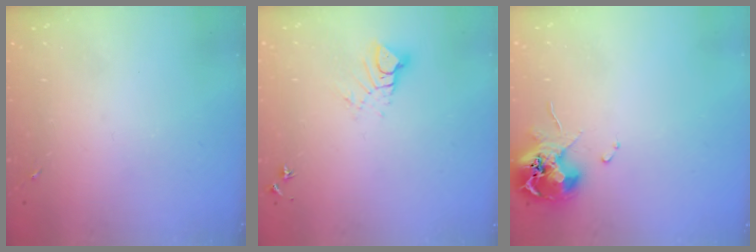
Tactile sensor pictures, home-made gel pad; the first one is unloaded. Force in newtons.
{"total": 6.6, "press": 6.6, "slide": 0.4}
{"total": 12.3, "press": 12.2, "slide": 1.6}